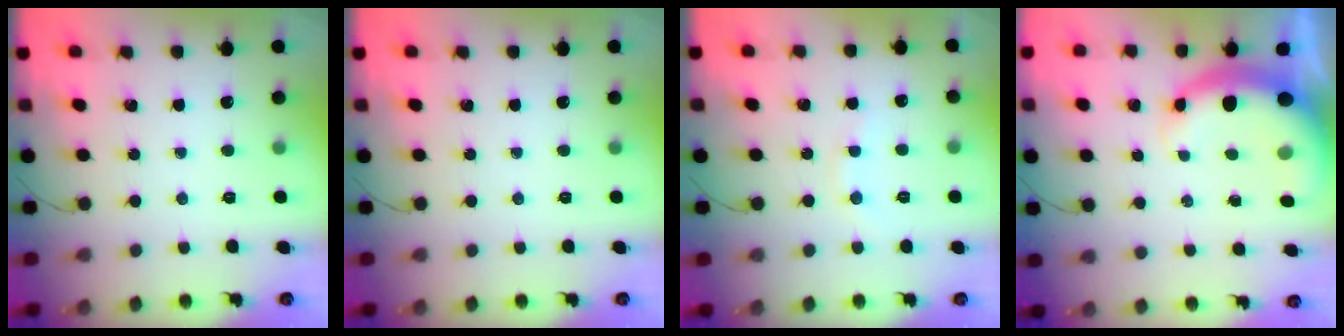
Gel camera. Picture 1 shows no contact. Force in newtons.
{"total": 0.0}
{"total": 6.4, "press": 6.3, "slide": 1.3}
{"total": 6.7, "press": 6.6, "slide": 1.2}